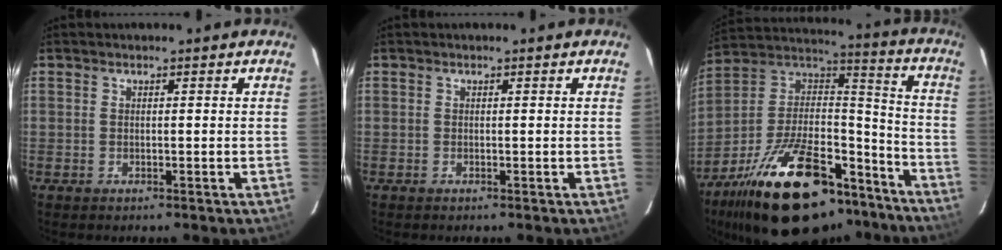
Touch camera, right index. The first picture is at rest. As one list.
[{"total": 0.0}, {"total": 31.6, "force": [-21.3, 14.0, 18.7], "torque": [-0.333, 0.024, -0.318]}]